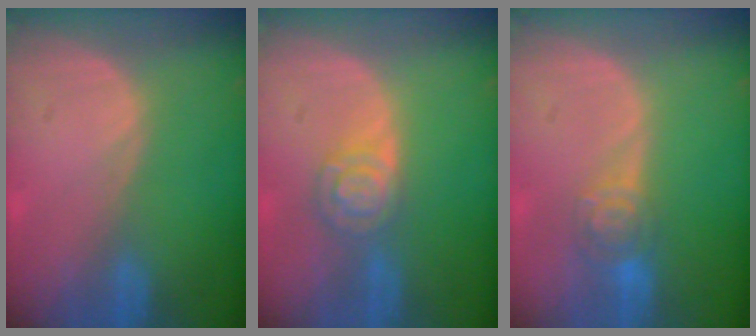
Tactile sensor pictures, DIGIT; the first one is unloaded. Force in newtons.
{"total": 5.3, "press": 4.6, "slide": 2.5}
{"total": 4.6, "press": 4.3, "slide": 1.7}